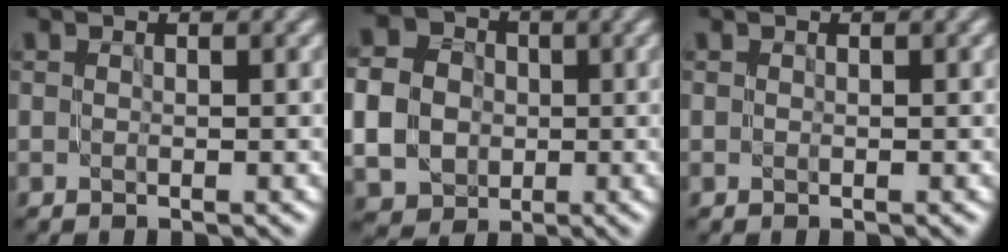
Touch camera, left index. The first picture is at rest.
{"total": 6.6, "force": [-0.4, 5.7, 3.3], "torque": [-0.077, 0.000, -0.014]}
{"total": 0.0}